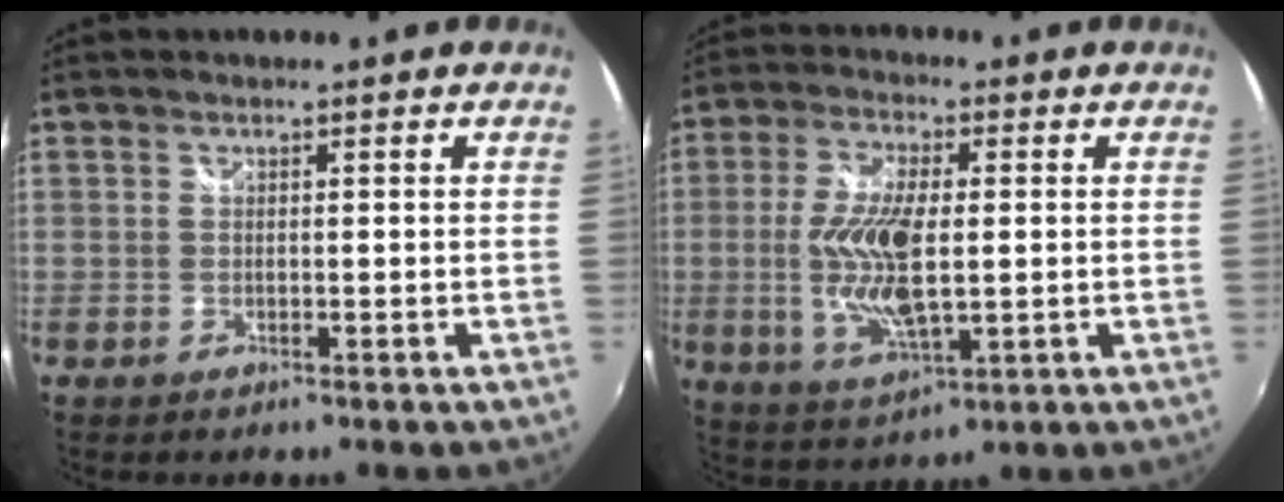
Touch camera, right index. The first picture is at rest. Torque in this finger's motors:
{"motor_torque": [1.99, -0.09, 1.05, 0.21]}